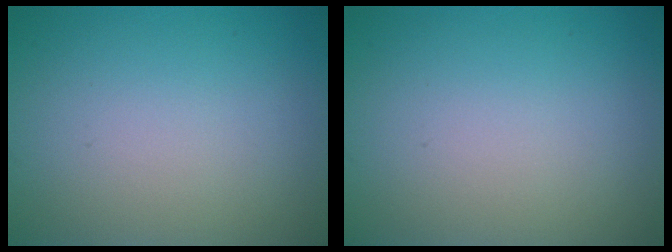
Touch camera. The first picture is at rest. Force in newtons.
{"total": 0.0}